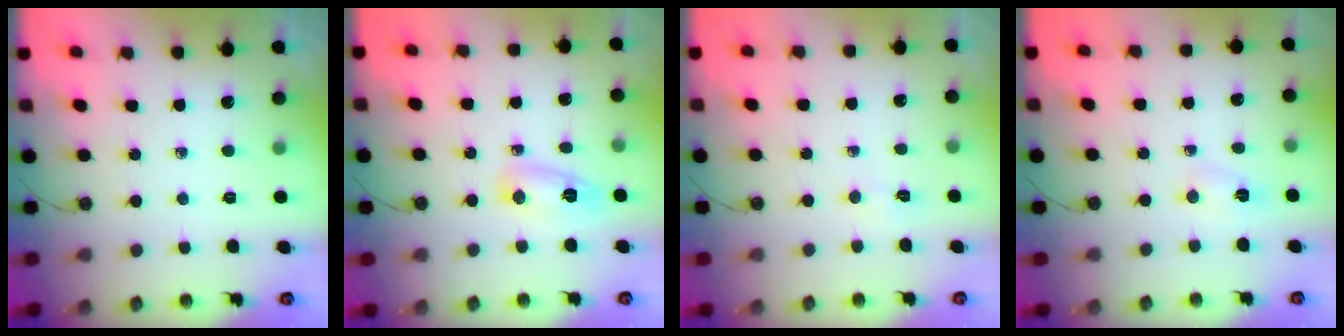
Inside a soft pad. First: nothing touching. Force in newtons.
{"total": 6.3, "press": 6.1, "slide": 1.4}
{"total": 1.8, "press": 1.6, "slide": 0.6}
{"total": 3.0, "press": 1.8, "slide": 2.4}